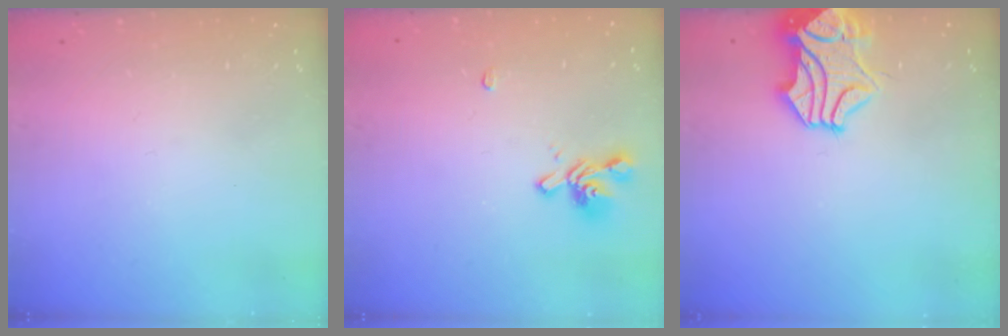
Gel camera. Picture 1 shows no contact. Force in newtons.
{"total": 1.6, "press": 1.1, "slide": 1.1}
{"total": 2.0, "press": 1.3, "slide": 1.5}